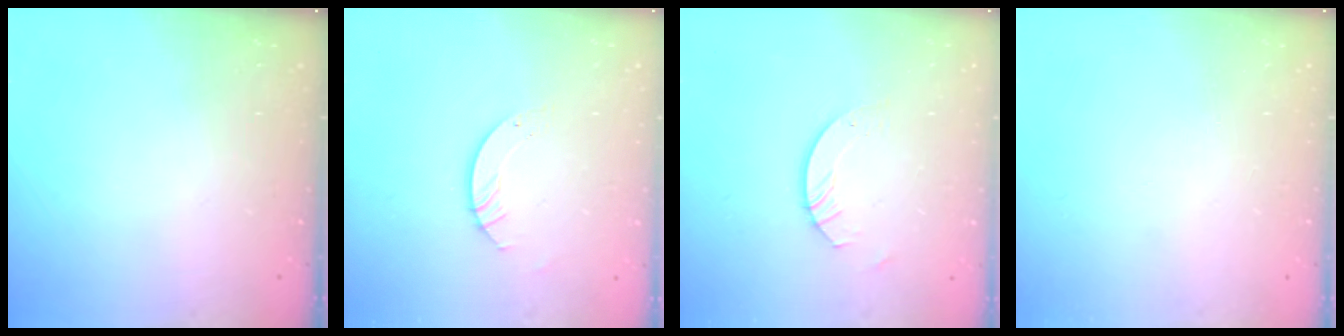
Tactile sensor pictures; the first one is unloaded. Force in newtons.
{"total": 4.4, "press": 4.4, "slide": 0.1}
{"total": 4.8, "press": 4.8, "slide": 0.4}
{"total": 0.0}